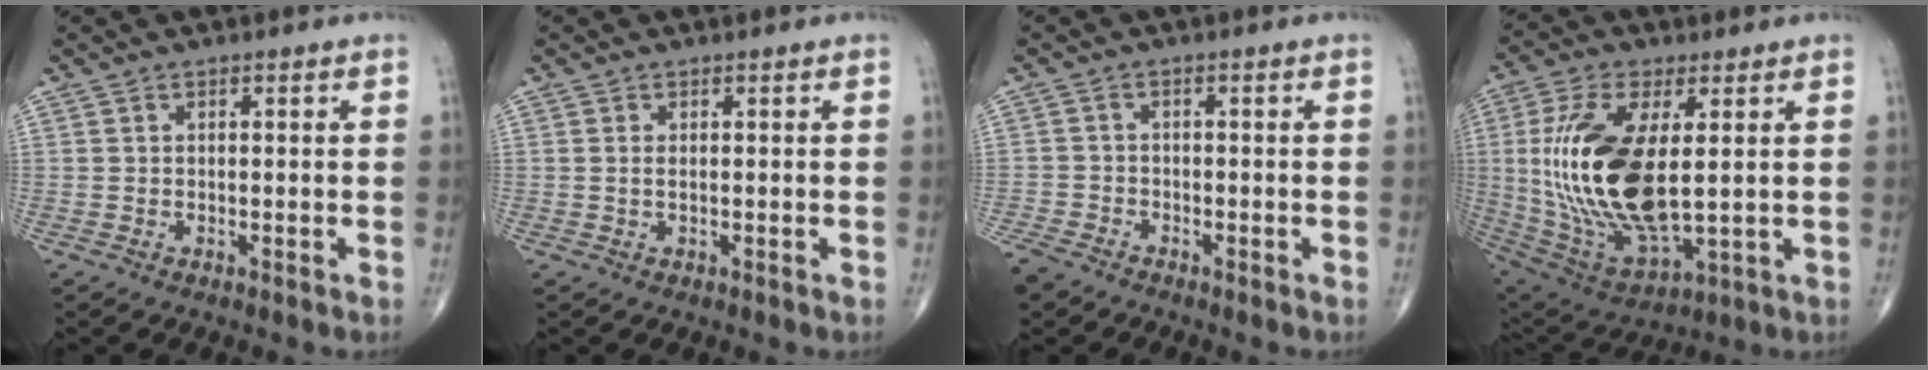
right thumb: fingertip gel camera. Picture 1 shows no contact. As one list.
[{"total": 0.8, "force": [0.1, 0.2, 0.8], "torque": [-0.019, 0.002, 0.004]}, {"total": 4.4, "force": [-3.6, 2.4, 1.1], "torque": [-0.032, 0.003, -0.074]}, {"total": 22.0, "force": [1.7, 9.8, 19.7], "torque": [-0.410, -0.018, 0.045]}]